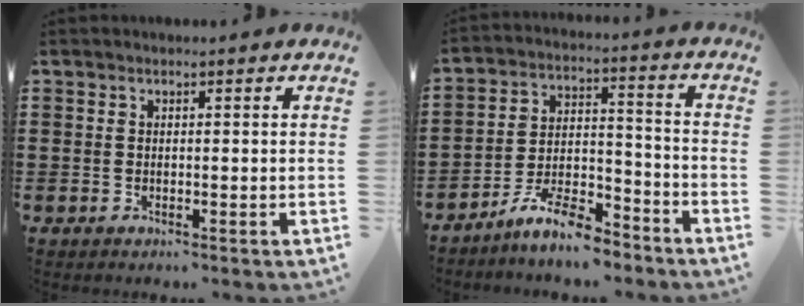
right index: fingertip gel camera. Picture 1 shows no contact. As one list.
[{"total": 9.0, "force": [-7.9, 1.5, 3.9], "torque": [-0.071, 0.022, -0.150]}]